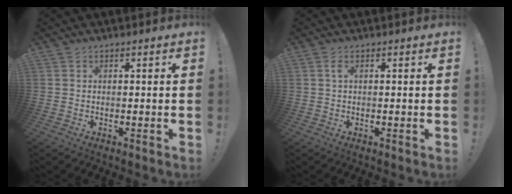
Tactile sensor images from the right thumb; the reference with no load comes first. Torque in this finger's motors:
{"motor_torque": [-0.15, 0.15, 0.30, 0.04, -0.09]}